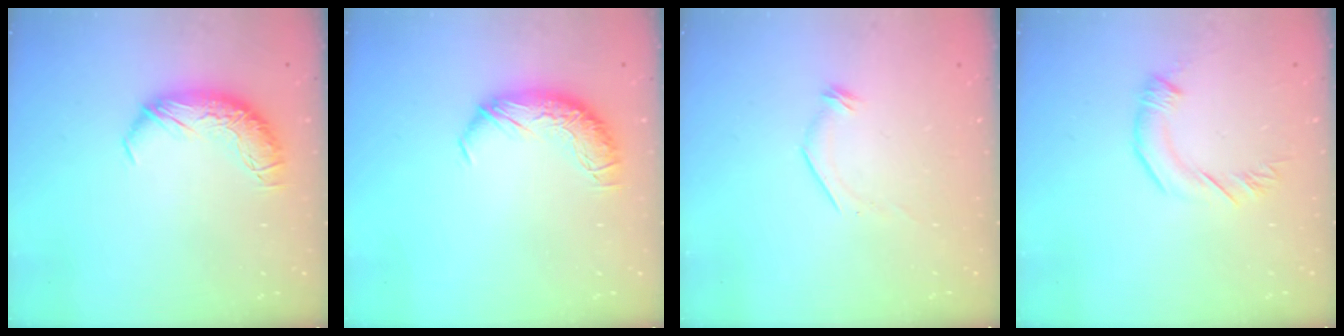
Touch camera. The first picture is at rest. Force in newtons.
{"total": 0.0}
{"total": 6.7, "press": 6.7, "slide": 1.1}
{"total": 3.0, "press": 2.9, "slide": 0.5}